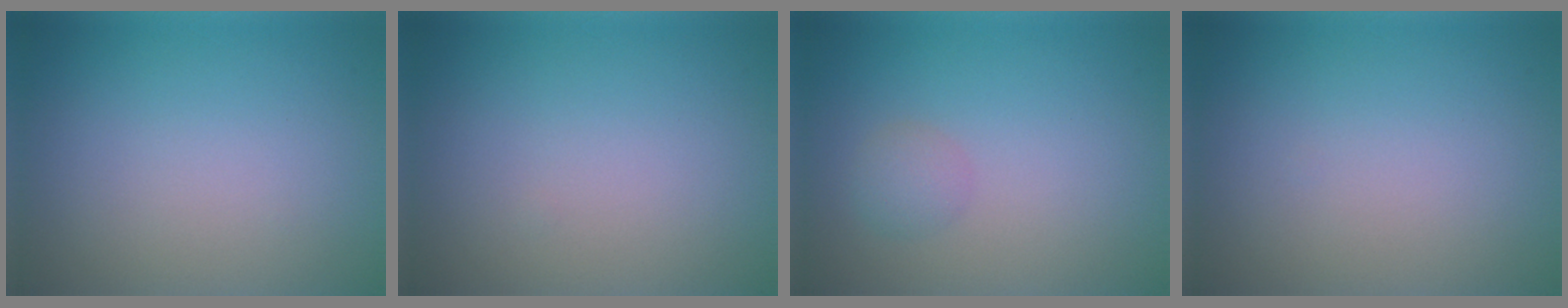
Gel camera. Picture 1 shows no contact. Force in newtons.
{"total": 0.0}
{"total": 1.5, "press": 1.5, "slide": 0.0}
{"total": 0.0}